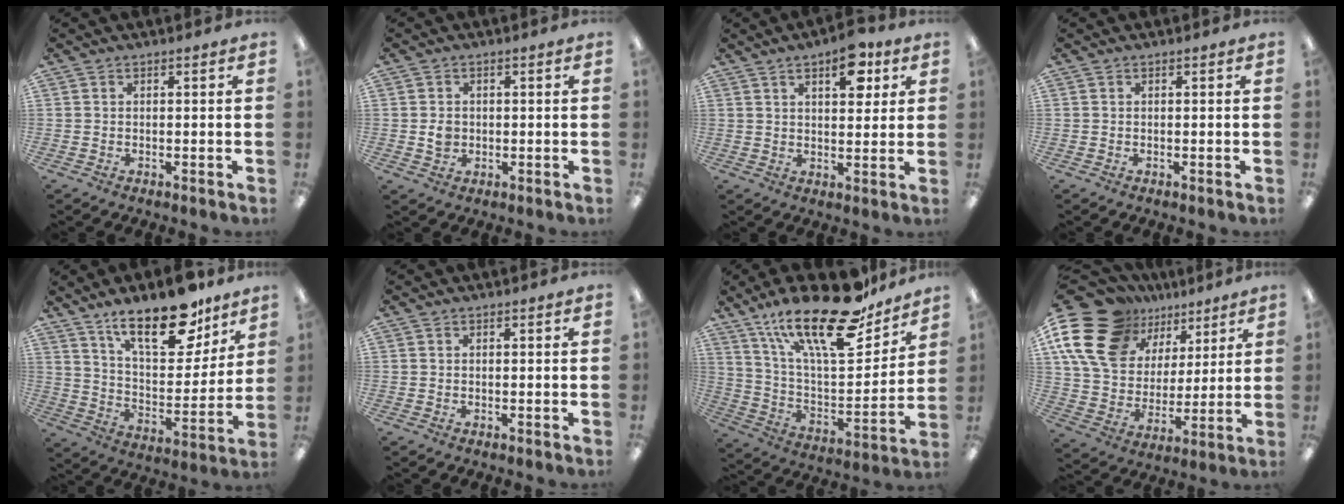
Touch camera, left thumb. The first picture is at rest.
{"total": 3.1, "force": [0.0, 2.6, 1.5], "torque": [-0.021, 0.002, -0.002]}
{"total": 9.7, "force": [5.1, 4.7, 6.7], "torque": [-0.075, -0.023, 0.082]}
{"total": 0.0}
{"total": 20.3, "force": [13.7, 8.5, 12.3], "torque": [-0.186, -0.077, 0.231]}
{"total": 0.0}
{"total": 26.3, "force": [18.3, 8.8, 16.7], "torque": [-0.268, -0.110, 0.311]}
{"total": 20.4, "force": [11.1, 14.0, 9.9], "torque": [-0.203, -0.049, 0.208]}